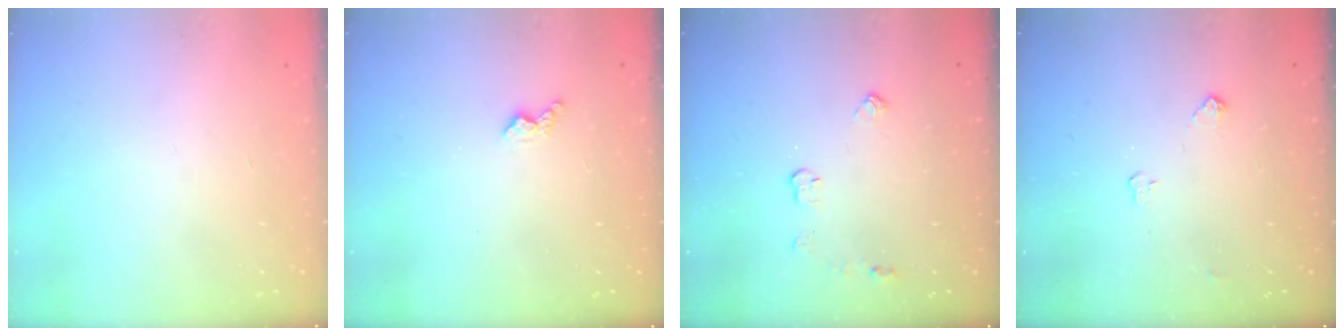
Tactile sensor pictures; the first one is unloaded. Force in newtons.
{"total": 3.0, "press": 3.0, "slide": 0.5}
{"total": 4.2, "press": 4.2, "slide": 0.6}
{"total": 3.8, "press": 3.8, "slide": 0.6}